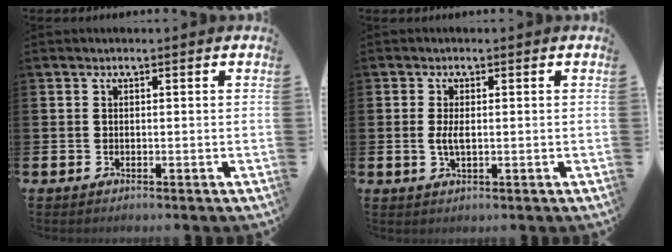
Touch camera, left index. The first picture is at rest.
{"total": 2.2, "force": [0.1, 0.8, 2.0], "torque": [-0.038, 0.002, -0.001]}